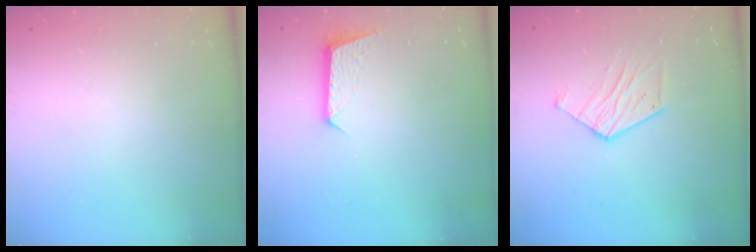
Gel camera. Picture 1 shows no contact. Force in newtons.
{"total": 7.0, "press": 6.9, "slide": 0.5}
{"total": 9.7, "press": 9.7, "slide": 0.8}